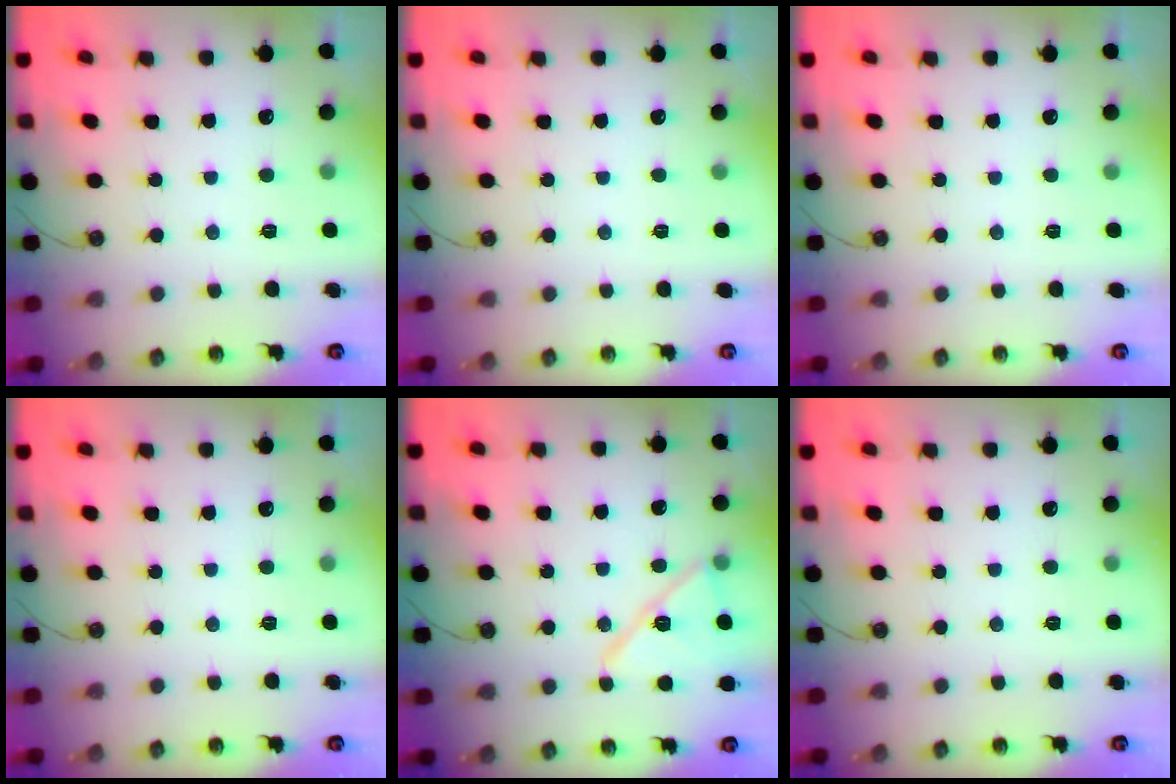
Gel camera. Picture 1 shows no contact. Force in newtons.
{"total": 0.0}
{"total": 0.0}
{"total": 0.0}
{"total": 13.0, "press": 13.0, "slide": 1.0}
{"total": 0.0}